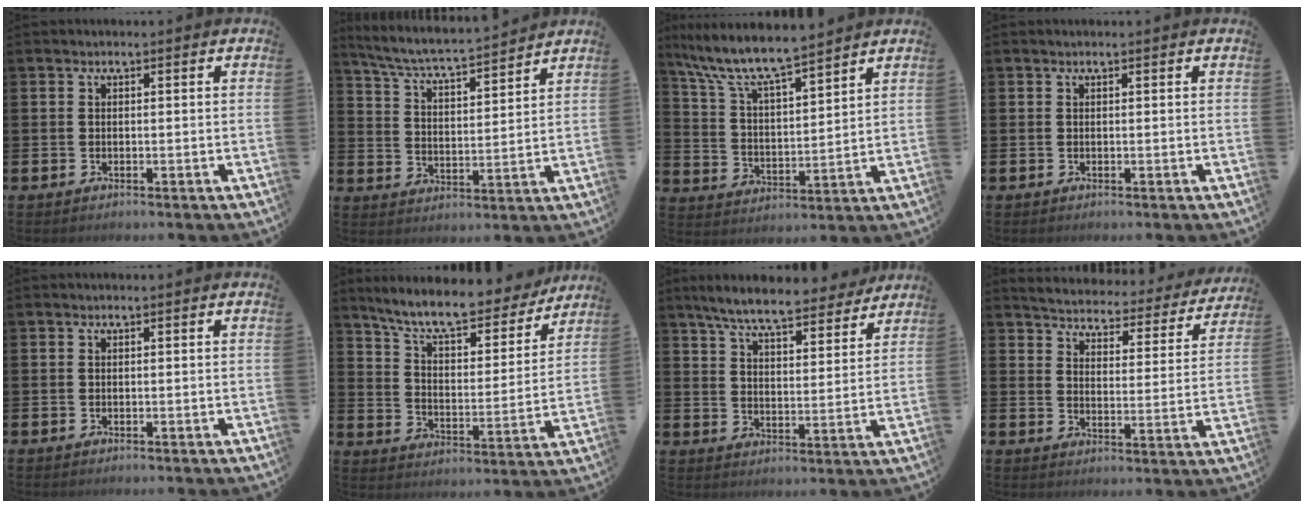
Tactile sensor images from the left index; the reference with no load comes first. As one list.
[{"total": 5.8, "force": [5.6, 0.1, 1.6], "torque": [-0.061, -0.044, 0.093]}, {"total": 8.9, "force": [8.1, 1.0, 3.4], "torque": [-0.105, -0.051, 0.142]}, {"total": 0.0}, {"total": 0.0}, {"total": 8.9, "force": [8.0, 1.9, 3.6], "torque": [-0.091, -0.057, 0.133]}, {"total": 7.8, "force": [7.1, 1.2, 2.9], "torque": [-0.081, -0.041, 0.124]}, {"total": 4.1, "force": [4.0, 0.7, 0.4], "torque": [-0.037, -0.038, 0.063]}]